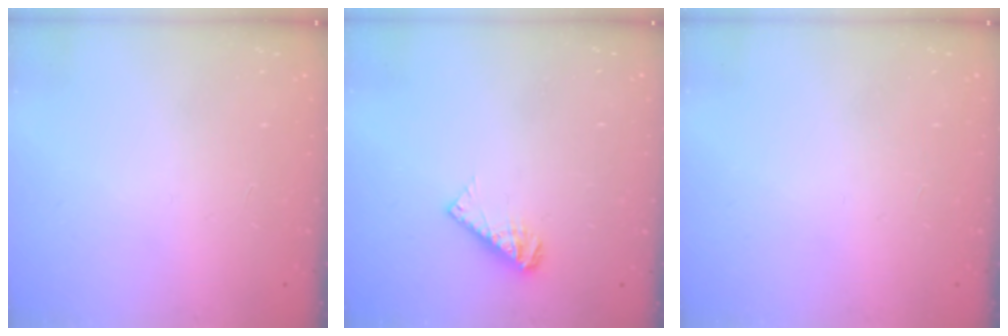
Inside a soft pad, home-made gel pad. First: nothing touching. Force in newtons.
{"total": 6.5, "press": 6.5, "slide": 0.5}
{"total": 0.0}